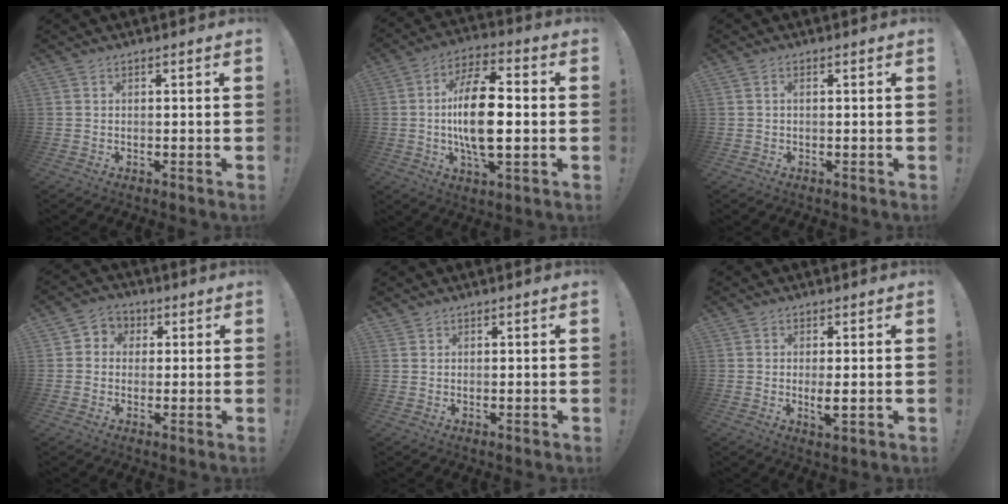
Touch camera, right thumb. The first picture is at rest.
{"total": 16.8, "force": [-0.9, 7.2, 15.2], "torque": [-0.274, 0.002, -0.023]}
{"total": 0.8, "force": [-0.1, 0.1, 0.8], "torque": [-0.017, 0.000, -0.001]}
{"total": 4.8, "force": [-0.4, 4.6, 1.2], "torque": [-0.010, 0.010, -0.006]}
{"total": 1.0, "force": [0.9, 0.4, 0.2], "torque": [0.002, -0.005, 0.017]}
{"total": 3.5, "force": [0.2, 0.6, 3.4], "torque": [-0.044, -0.010, 0.002]}